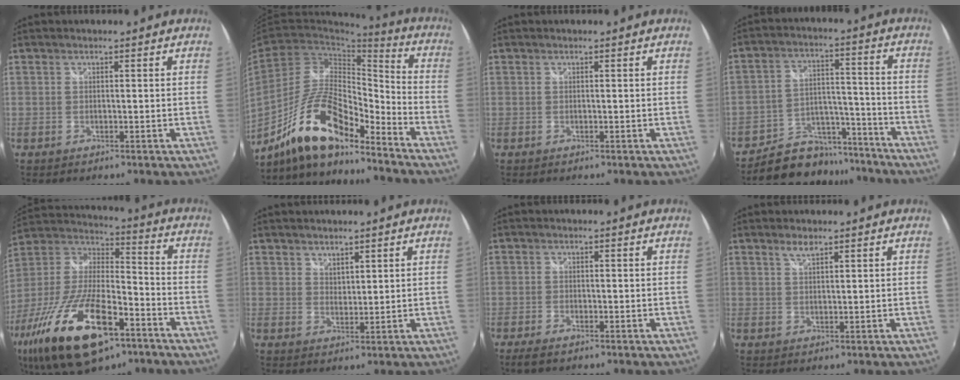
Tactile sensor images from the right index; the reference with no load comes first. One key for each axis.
{"total": 16.5, "fx": -11.5, "fy": 4.5, "fz": 10.8, "tx": -0.210, "ty": -0.002, "tz": -0.216}
{"total": 0.0}
{"total": 13.3, "fx": -11.2, "fy": 6.8, "fz": 2.2, "tx": -0.045, "ty": 0.054, "tz": -0.159}
{"total": 27.0, "fx": -13.9, "fy": 10.8, "fz": 20.5, "tx": -0.412, "ty": -0.045, "tz": -0.242}
{"total": 2.5, "fx": 2.1, "fy": 1.3, "fz": 0.5, "tx": 0.001, "ty": 0.003, "tz": 0.036}
{"total": 2.8, "fx": -2.1, "fy": 0.9, "fz": 1.7, "tx": -0.043, "ty": -0.008, "tz": -0.040}
{"total": 1.9, "fx": 1.5, "fy": 0.5, "fz": 1.1, "tx": -0.019, "ty": 0.002, "tz": 0.026}